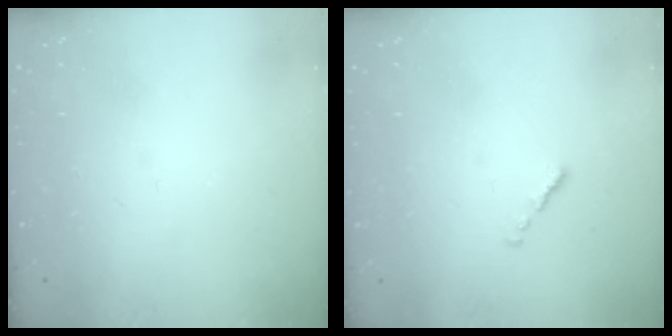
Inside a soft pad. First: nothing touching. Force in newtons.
{"total": 0.7, "press": 0.6, "slide": 0.4}